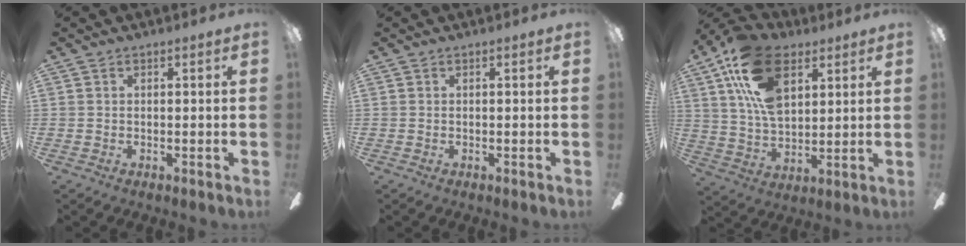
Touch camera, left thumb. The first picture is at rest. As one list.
[{"total": 0.0}, {"total": 19.7, "force": [9.1, 11.4, 13.3], "torque": [-0.267, -0.016, 0.161]}]